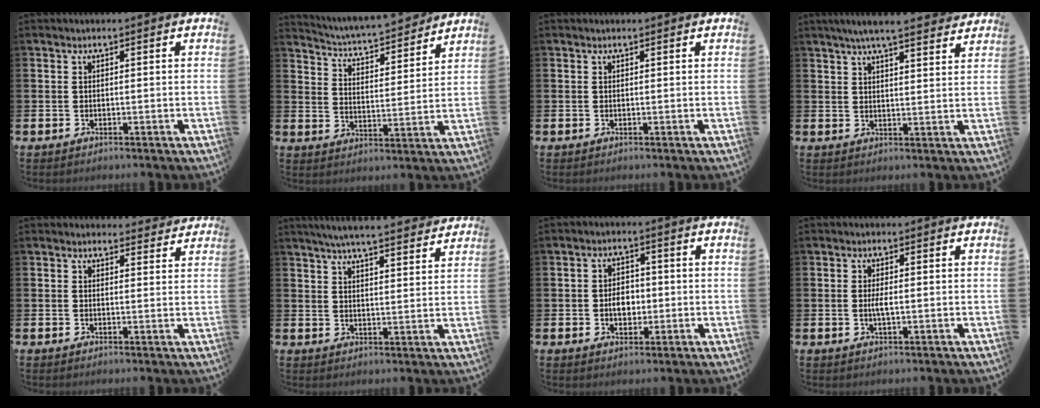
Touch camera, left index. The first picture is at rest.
{"total": 5.2, "force": [5.1, 0.3, 0.7], "torque": [-0.045, -0.047, 0.085]}
{"total": 0.0}
{"total": 5.9, "force": [5.4, 0.3, 2.2], "torque": [-0.048, -0.022, 0.095]}
{"total": 2.1, "force": [2.1, 0.5, 0.0], "torque": [0.003, -0.011, 0.036]}
{"total": 5.9, "force": [5.6, 0.0, 1.6], "torque": [-0.036, -0.033, 0.097]}
{"total": 3.5, "force": [-0.4, 2.5, 2.4], "torque": [-0.030, 0.000, -0.015]}
{"total": 1.9, "force": [-0.1, 0.5, 1.8], "torque": [-0.040, 0.002, -0.001]}